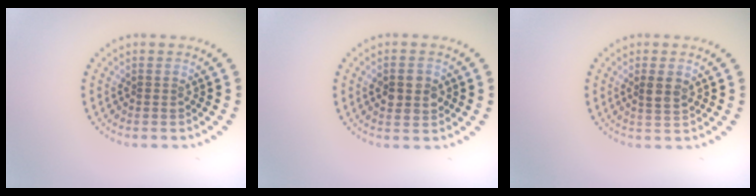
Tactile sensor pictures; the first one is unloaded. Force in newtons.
{"total": 2.7, "press": 2.7, "slide": 0.1}
{"total": 1.8, "press": 1.7, "slide": 0.4}